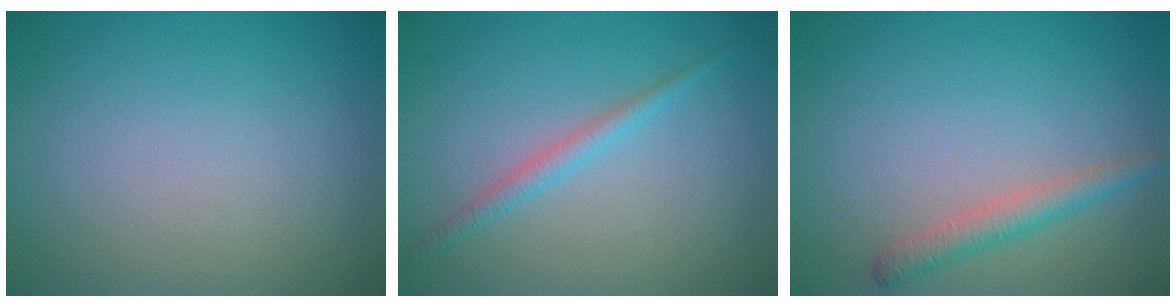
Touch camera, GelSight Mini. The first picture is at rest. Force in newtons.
{"total": 1.7, "press": 1.7, "slide": 0.1}
{"total": 2.2, "press": 2.2, "slide": 0.1}